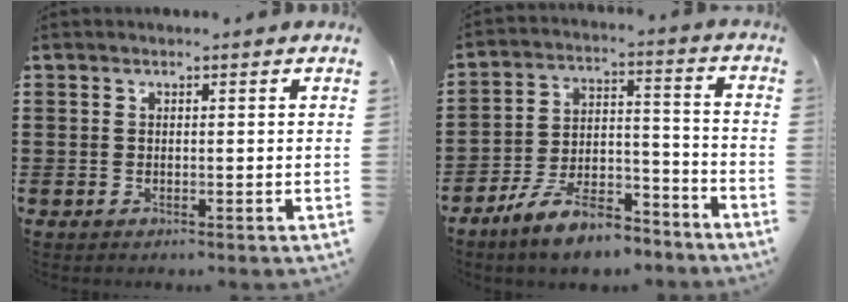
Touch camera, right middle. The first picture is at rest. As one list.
[{"total": 9.9, "force": [-8.4, 2.4, 4.8], "torque": [-0.089, 0.028, -0.161]}]